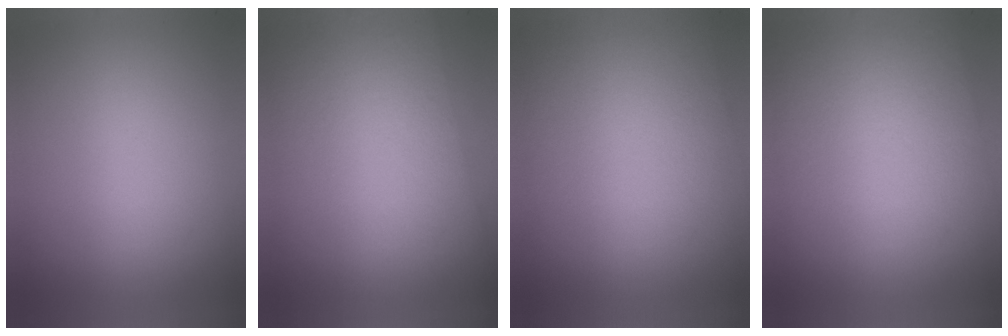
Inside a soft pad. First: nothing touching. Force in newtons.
{"total": 2.7}
{"total": 2.6}
{"total": 2.9}